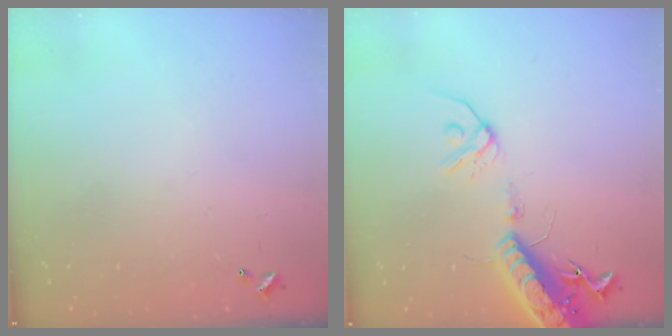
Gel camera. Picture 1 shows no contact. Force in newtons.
{"total": 16.6, "press": 16.1, "slide": 4.0}